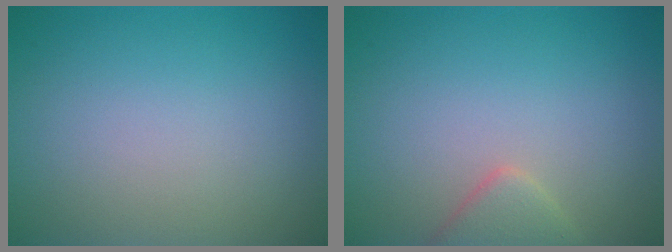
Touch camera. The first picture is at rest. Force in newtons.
{"total": 2.1, "press": 2.1, "slide": 0.2}